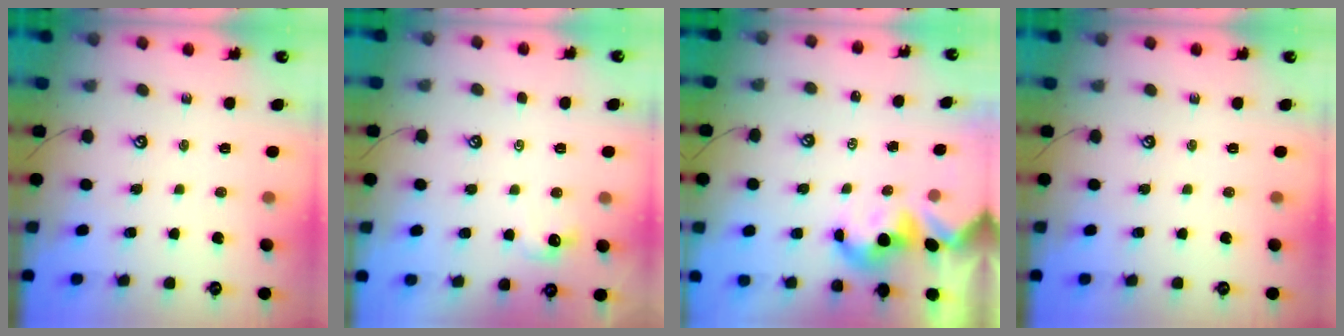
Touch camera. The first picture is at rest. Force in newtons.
{"total": 1.0, "press": 0.8, "slide": 0.6}
{"total": 2.1, "press": 2.1, "slide": 0.2}
{"total": 0.0}